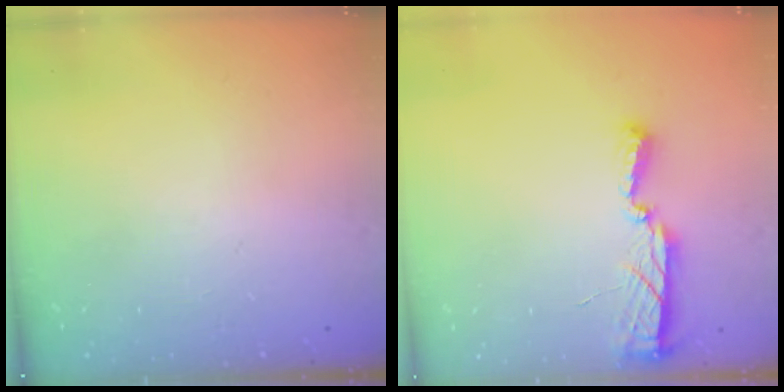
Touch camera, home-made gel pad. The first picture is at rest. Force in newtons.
{"total": 8.1, "press": 8.0, "slide": 0.5}